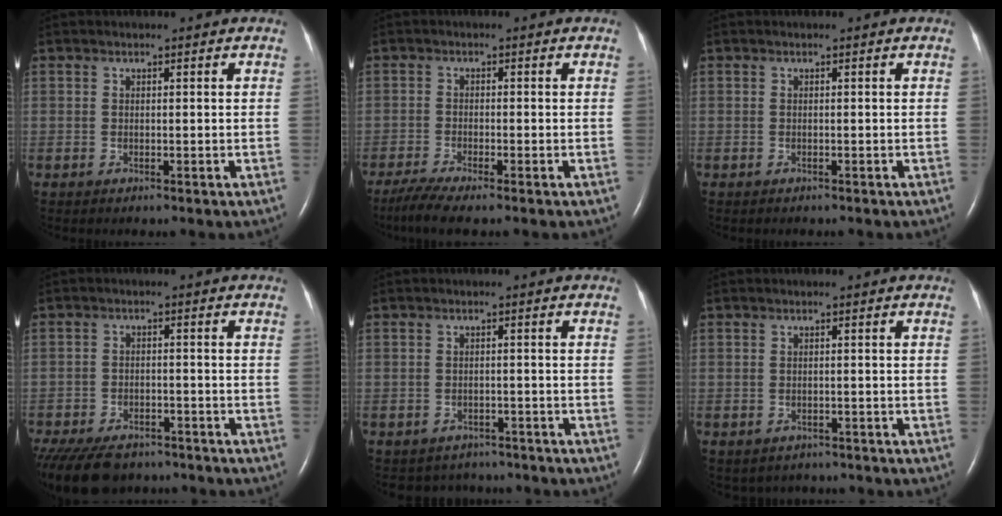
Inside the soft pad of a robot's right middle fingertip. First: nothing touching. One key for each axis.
{"total": 4.6, "fx": -3.6, "fy": 0.0, "fz": 2.8, "tx": -0.060, "ty": -0.014, "tz": -0.069}
{"total": 0.8, "fx": -0.7, "fy": 0.2, "fz": 0.3, "tx": -0.010, "ty": -0.002, "tz": -0.008}
{"total": 16.3, "fx": -12.5, "fy": 7.7, "fz": 7.0, "tx": -0.199, "ty": -0.027, "tz": -0.179}
{"total": 4.6, "fx": -4.0, "fy": 2.2, "fz": -0.4, "tx": 0.003, "ty": 0.010, "tz": -0.051}
{"total": 3.6, "fx": -3.0, "fy": 2.1, "fz": 0.3, "tx": -0.005, "ty": 0.008, "tz": -0.035}